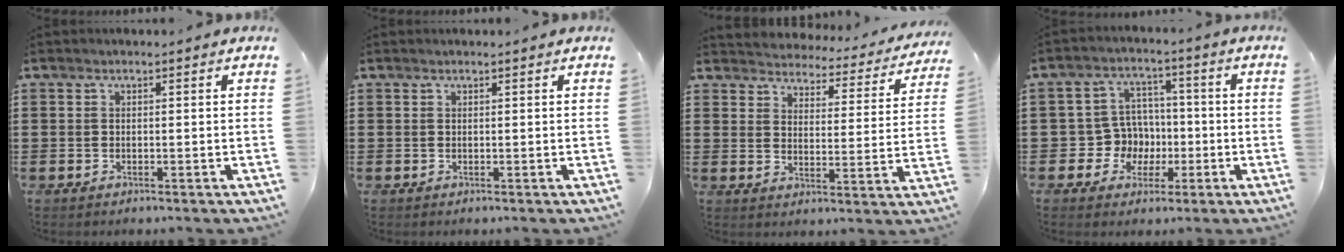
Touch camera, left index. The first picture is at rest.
{"total": 0.5, "force": [0.4, 0.4, 0.0], "torque": [-0.001, 0.002, 0.007]}
{"total": 3.4, "force": [3.4, 0.1, -0.3], "torque": [-0.019, -0.033, 0.053]}
{"total": 7.2, "force": [-0.8, 6.9, 2.0], "torque": [-0.068, 0.016, -0.009]}